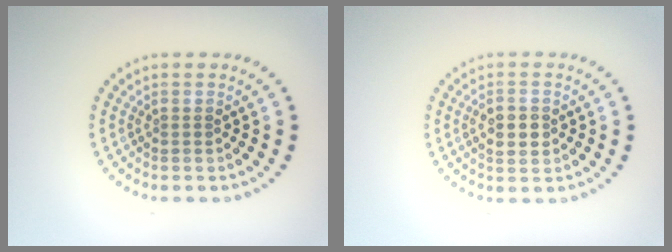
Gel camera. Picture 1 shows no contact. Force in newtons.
{"total": 2.6, "press": 2.6, "slide": 0.1}